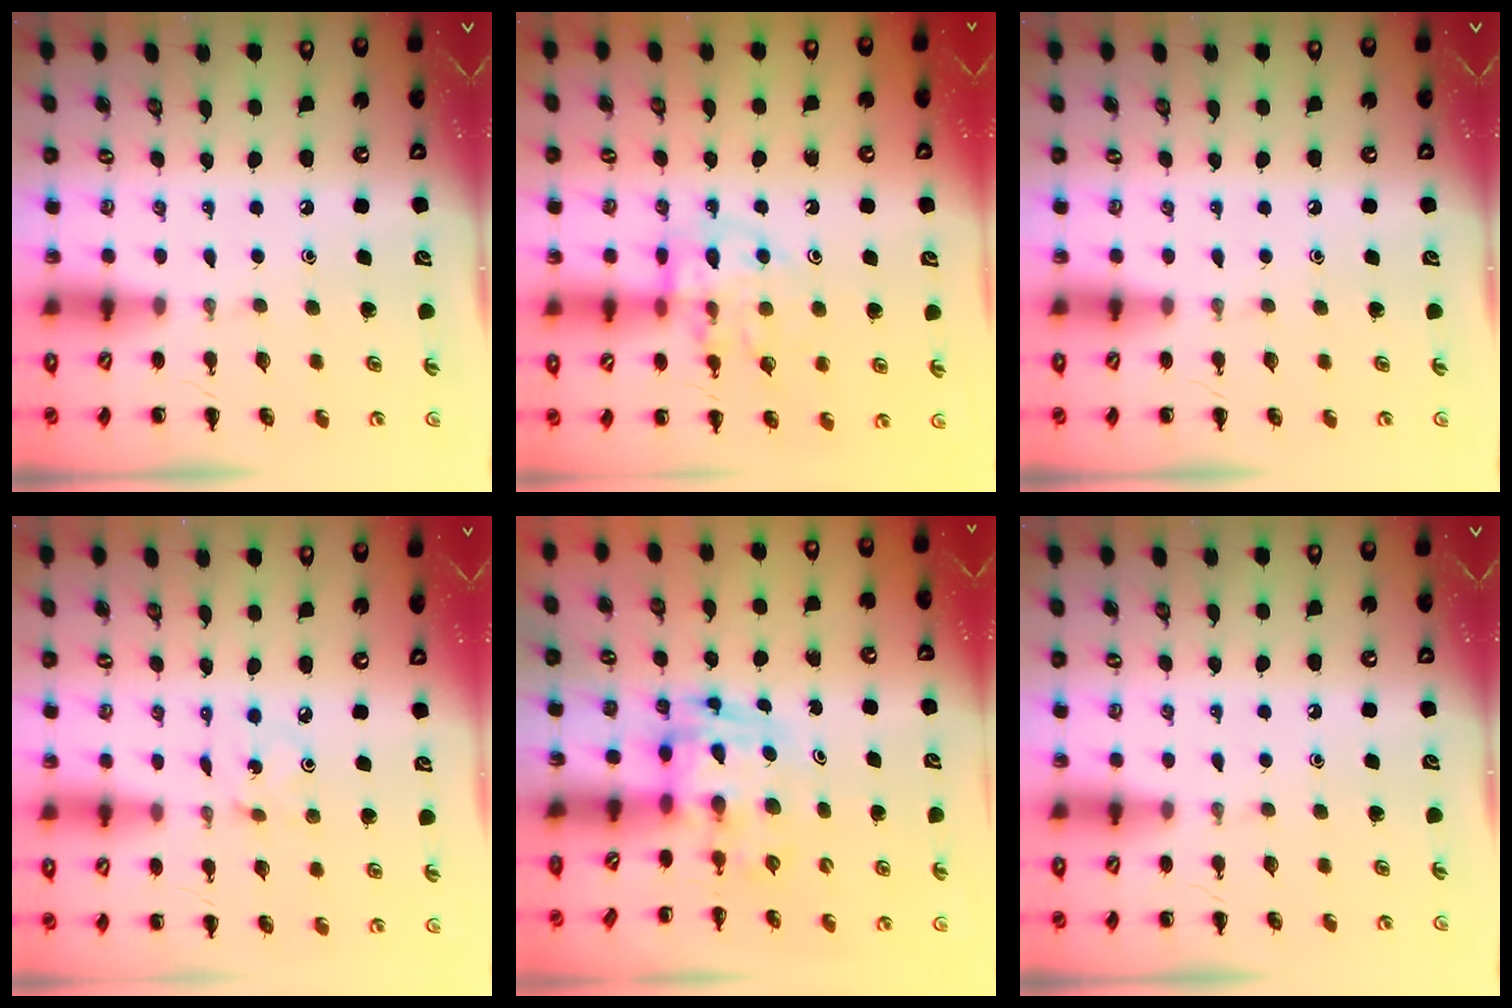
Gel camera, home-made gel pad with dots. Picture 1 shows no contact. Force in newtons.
{"total": 11.8, "press": 11.6, "slide": 1.7}
{"total": 0.0}
{"total": 1.0, "press": 1.0, "slide": 0.3}
{"total": 3.6, "press": 3.5, "slide": 0.6}
{"total": 0.0}